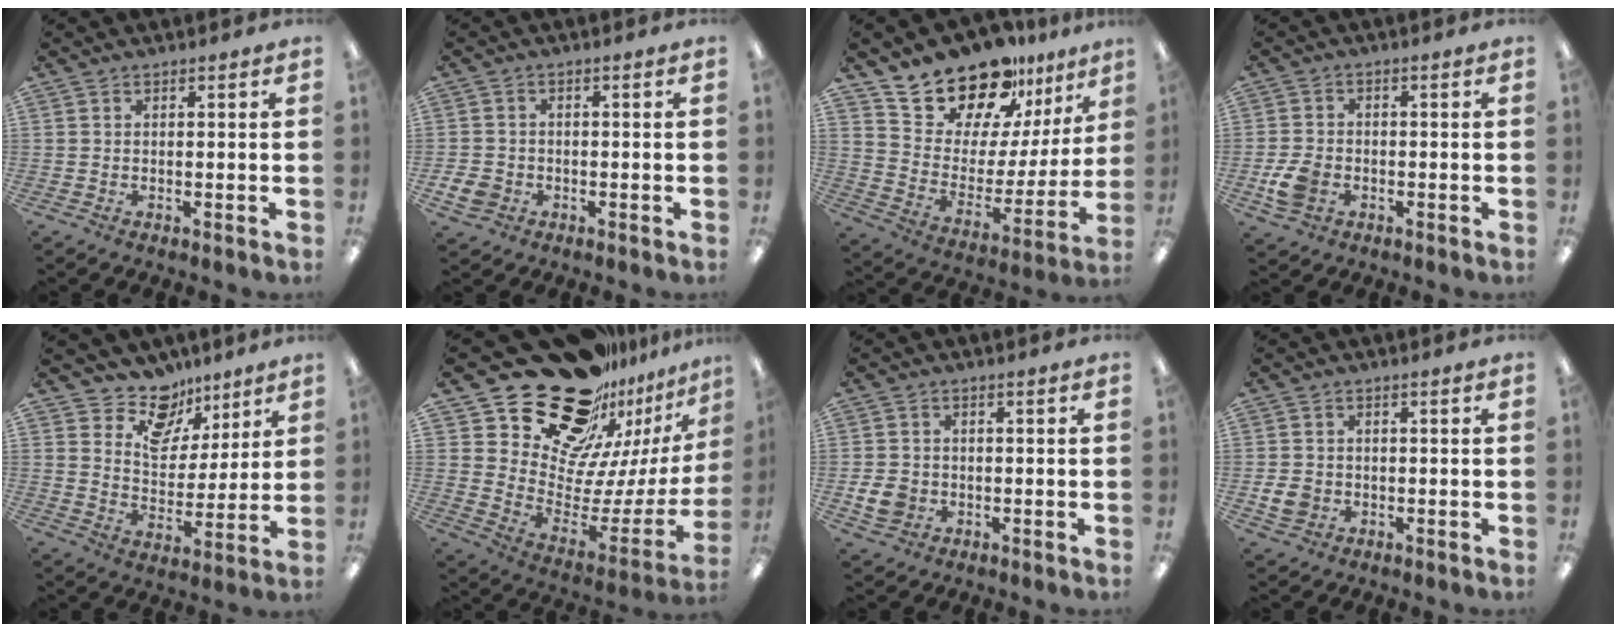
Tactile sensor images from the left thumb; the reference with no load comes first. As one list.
[{"total": 4.6, "force": [-1.6, 3.8, 1.8], "torque": [-0.033, 0.005, -0.031]}, {"total": 19.7, "force": [17.2, 8.2, 4.7], "torque": [-0.099, -0.141, 0.312]}, {"total": 6.2, "force": [-2.1, 4.7, 3.6], "torque": [-0.064, 0.006, -0.038]}, {"total": 11.9, "force": [9.2, 6.9, 3.1], "torque": [-0.058, -0.064, 0.173]}, {"total": 27.5, "force": [20.1, 14.4, 12.0], "torque": [-0.158, -0.158, 0.385]}, {"total": 5.3, "force": [-1.1, 4.6, 2.5], "torque": [-0.039, 0.002, -0.021]}, {"total": 4.5, "force": [-0.8, 3.9, 2.1], "torque": [-0.039, 0.000, -0.016]}]